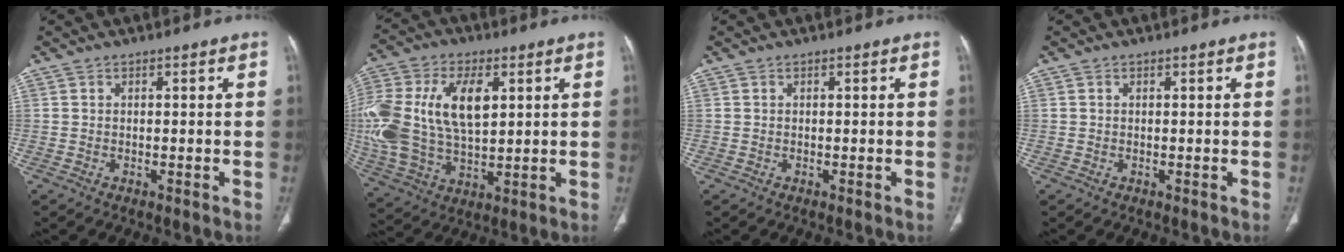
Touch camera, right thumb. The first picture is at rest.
{"total": 23.5, "force": [4.4, 13.6, 18.6], "torque": [-0.422, 0.005, 0.084]}
{"total": 0.0}
{"total": 0.0}